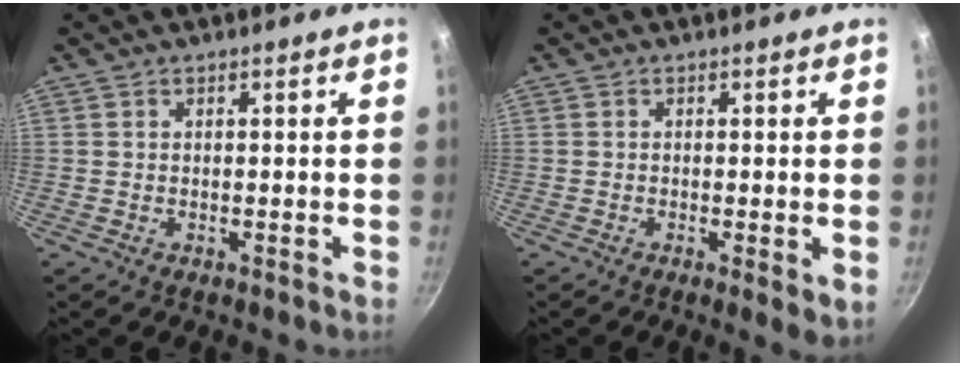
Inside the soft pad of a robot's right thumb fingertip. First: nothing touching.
{"total": 3.2, "force": [-0.7, 0.6, 3.0], "torque": [-0.051, -0.012, -0.013]}